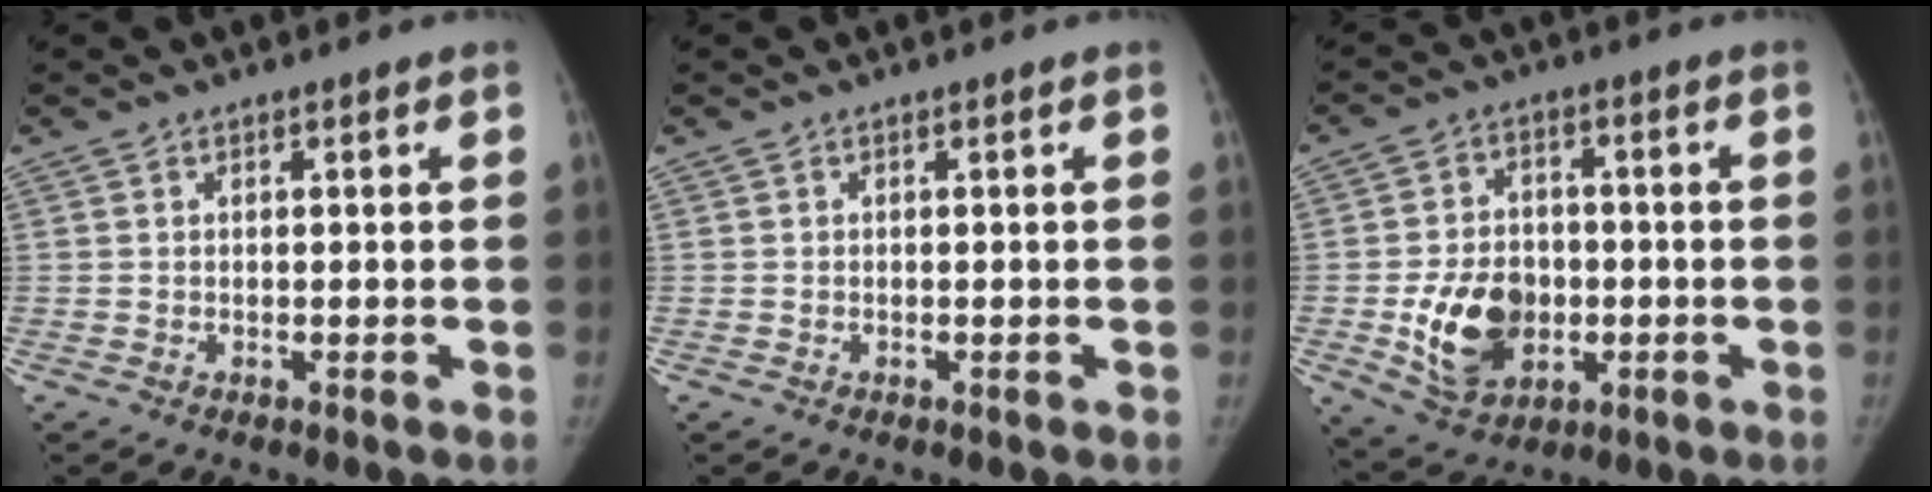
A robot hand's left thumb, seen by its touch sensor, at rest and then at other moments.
{"total": 0.0}
{"total": 12.8, "force": [-2.6, 9.4, 8.3], "torque": [-0.107, 0.003, -0.034]}